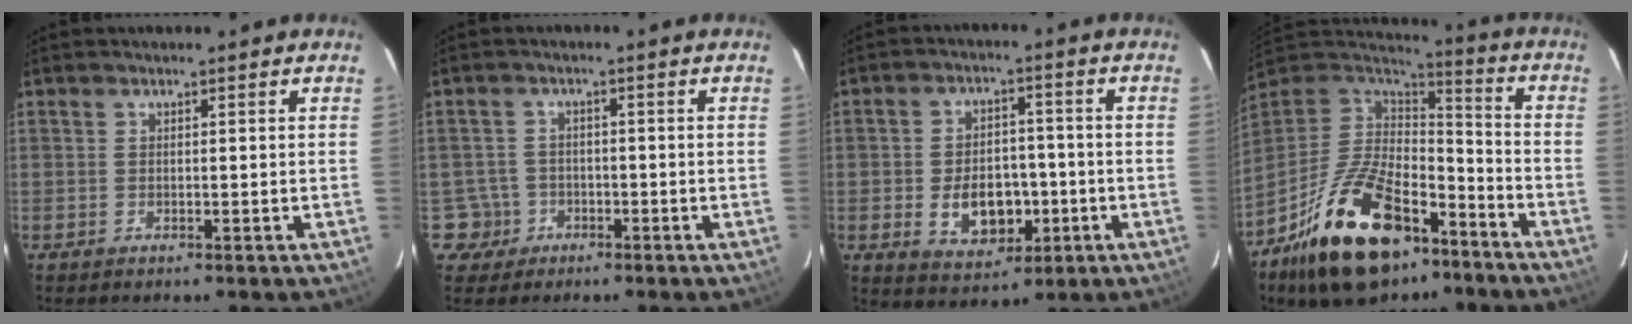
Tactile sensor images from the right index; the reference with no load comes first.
{"total": 4.5, "force": [-1.9, 4.1, -0.2], "torque": [-0.004, 0.021, -0.033]}
{"total": 10.2, "force": [-2.7, 7.0, 7.0], "torque": [-0.137, 0.003, -0.025]}
{"total": 25.5, "force": [-15.4, 12.6, 15.9], "torque": [-0.316, -0.005, -0.248]}